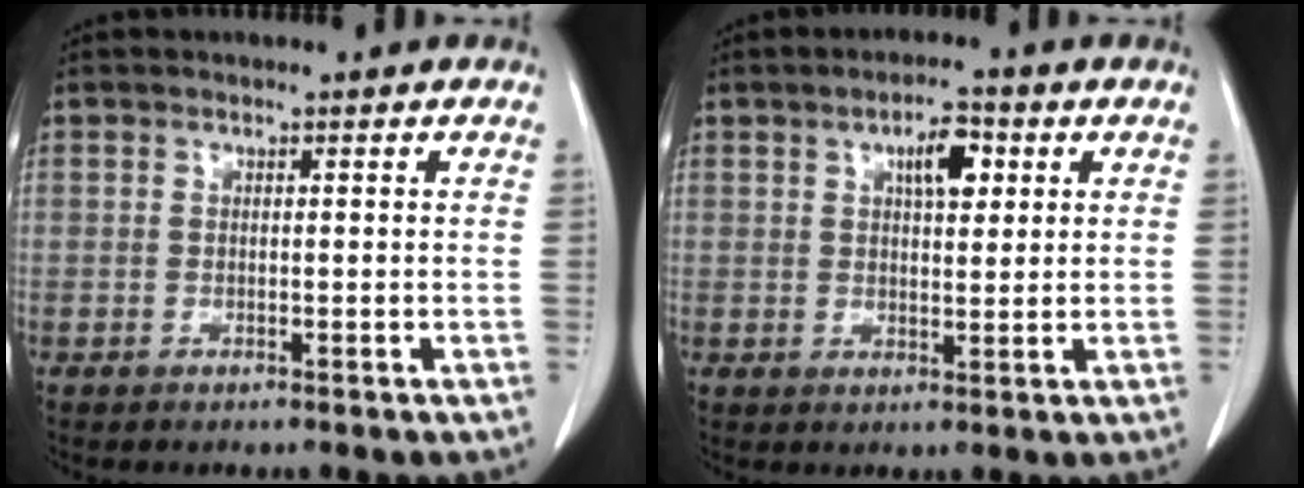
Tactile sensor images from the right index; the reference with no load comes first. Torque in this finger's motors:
{"motor_torque": [0.11, 0.07, 0.05, 0.03]}